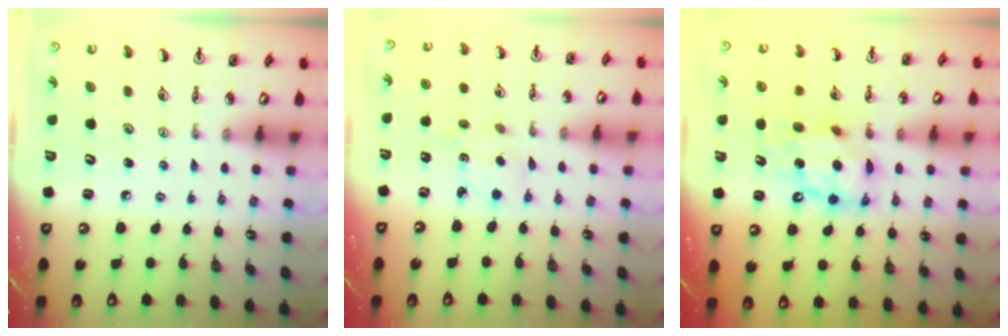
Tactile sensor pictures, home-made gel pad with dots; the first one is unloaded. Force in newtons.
{"total": 2.3, "press": 2.1, "slide": 0.7}
{"total": 11.2, "press": 11.1, "slide": 1.0}